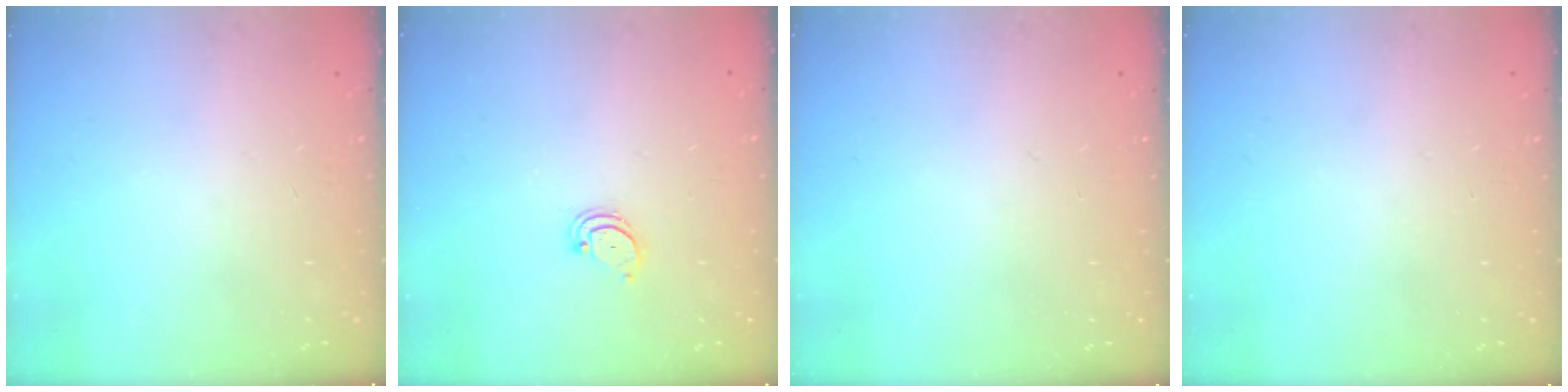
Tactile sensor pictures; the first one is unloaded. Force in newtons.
{"total": 2.2, "press": 2.2, "slide": 0.3}
{"total": 0.0}
{"total": 0.0}